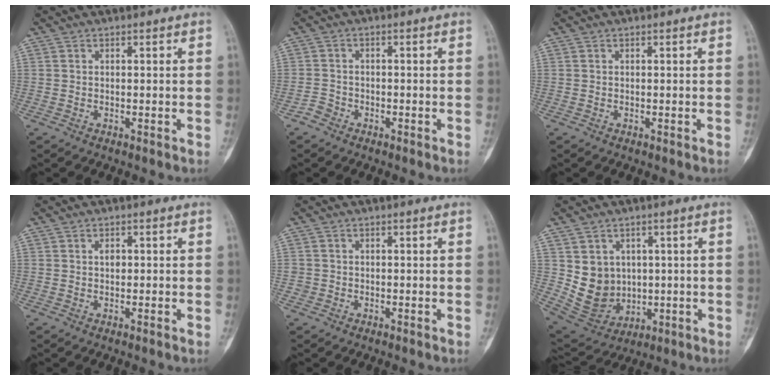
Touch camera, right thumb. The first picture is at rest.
{"total": 1.8, "force": [-1.4, 1.2, 0.1], "torque": [-0.001, 0.006, -0.032]}
{"total": 0.0}
{"total": 1.2, "force": [0.1, 0.7, 0.9], "torque": [-0.010, 0.003, -0.002]}
{"total": 0.9, "force": [-0.4, 0.8, -0.1], "torque": [0.002, 0.006, -0.010]}
{"total": 10.1, "force": [1.2, 8.9, 4.7], "torque": [-0.047, -0.009, 0.052]}